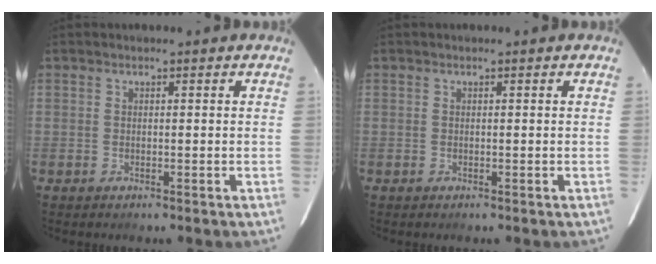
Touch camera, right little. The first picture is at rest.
{"total": 0.0}